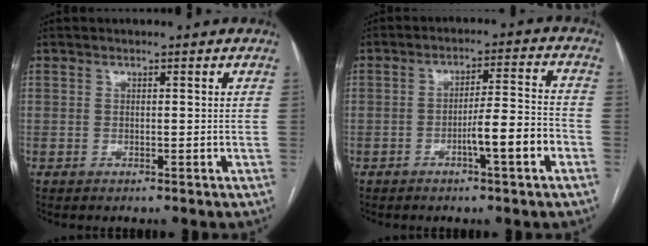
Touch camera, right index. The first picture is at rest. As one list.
[{"total": 7.3, "force": [-3.1, 0.3, 6.6], "torque": [-0.102, 0.010, -0.046]}]